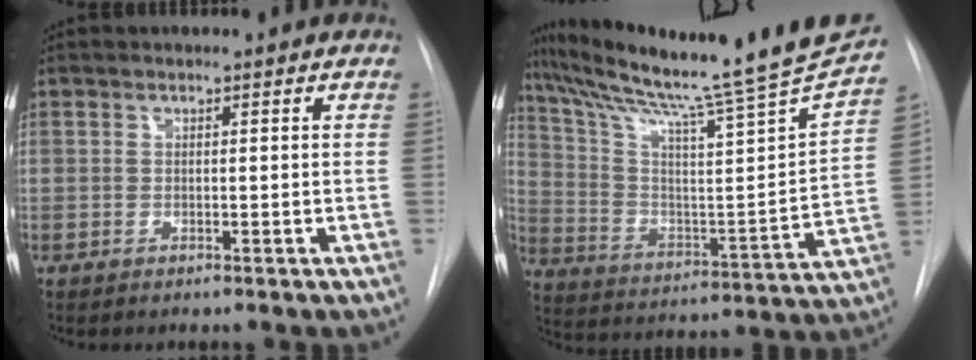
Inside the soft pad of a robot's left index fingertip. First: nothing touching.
{"total": 26.1, "force": [22.2, -1.4, 13.6], "torque": [-0.235, -0.071, 0.326]}